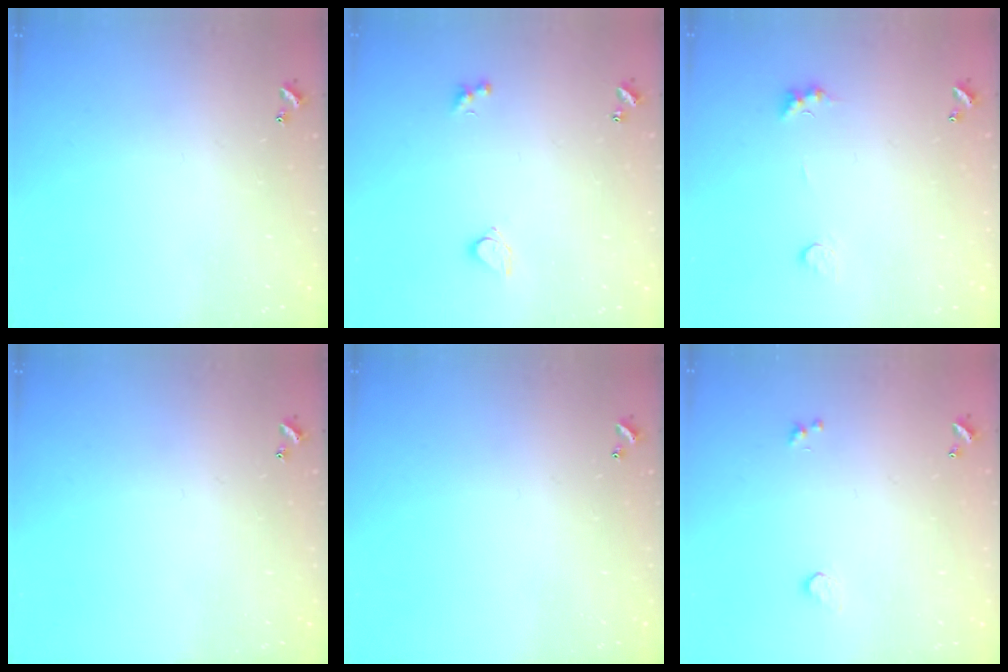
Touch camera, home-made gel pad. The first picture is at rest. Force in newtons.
{"total": 2.8, "press": 2.5, "slide": 1.3}
{"total": 2.7, "press": 2.6, "slide": 0.8}
{"total": 0.0}
{"total": 0.0}
{"total": 0.6, "press": 0.3, "slide": 0.5}